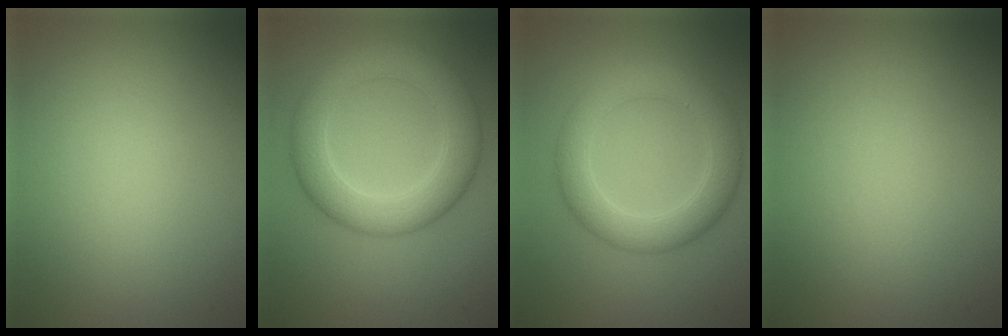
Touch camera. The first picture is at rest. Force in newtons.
{"total": 6.6, "press": 6.6, "slide": 0.3}
{"total": 5.2, "press": 5.2, "slide": 0.1}
{"total": 0.0}